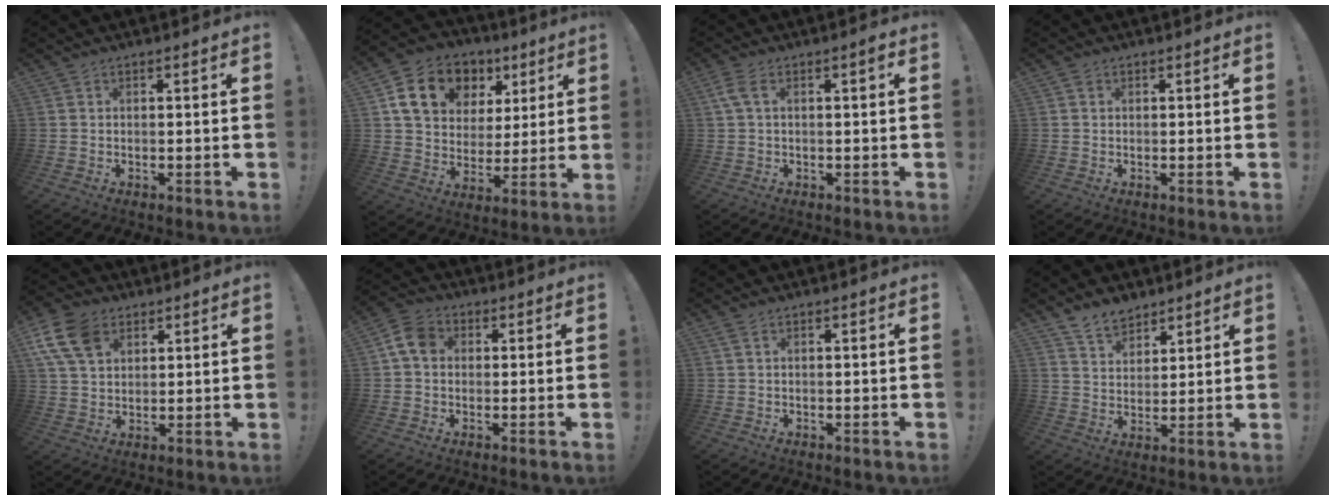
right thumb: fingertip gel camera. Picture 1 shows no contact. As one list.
[{"total": 16.3, "force": [8.0, 12.0, 7.6], "torque": [-0.112, -0.027, 0.158]}, {"total": 3.8, "force": [0.6, 1.2, 3.6], "torque": [-0.070, 0.007, 0.012]}, {"total": 0.5, "force": [0.1, 0.5, -0.1], "torque": [0.007, -0.001, 0.001]}, {"total": 12.9, "force": [6.0, 8.7, 7.3], "torque": [-0.142, -0.019, 0.120]}, {"total": 7.6, "force": [1.3, 5.8, 4.8], "torque": [-0.083, 0.013, 0.029]}, {"total": 0.9, "force": [0.4, 0.2, 0.8], "torque": [-0.018, 0.001, 0.007]}, {"total": 7.8, "force": [6.4, 4.1, 1.7], "torque": [-0.027, -0.042, 0.123]}]